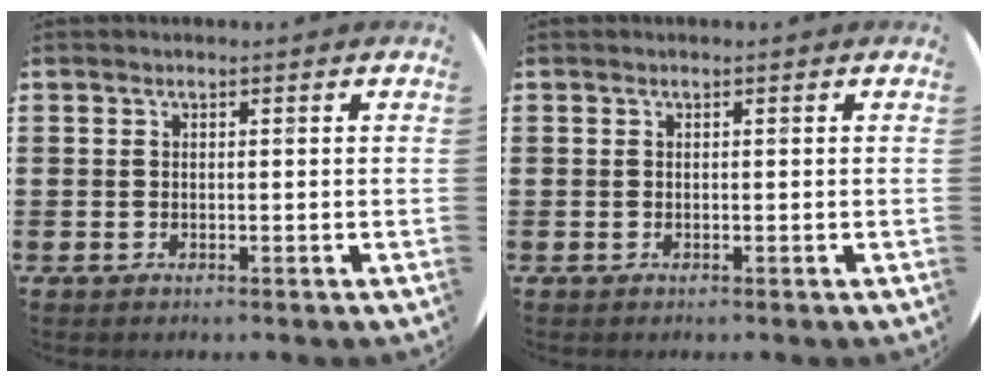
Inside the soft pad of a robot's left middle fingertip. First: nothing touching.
{"total": 0.0}